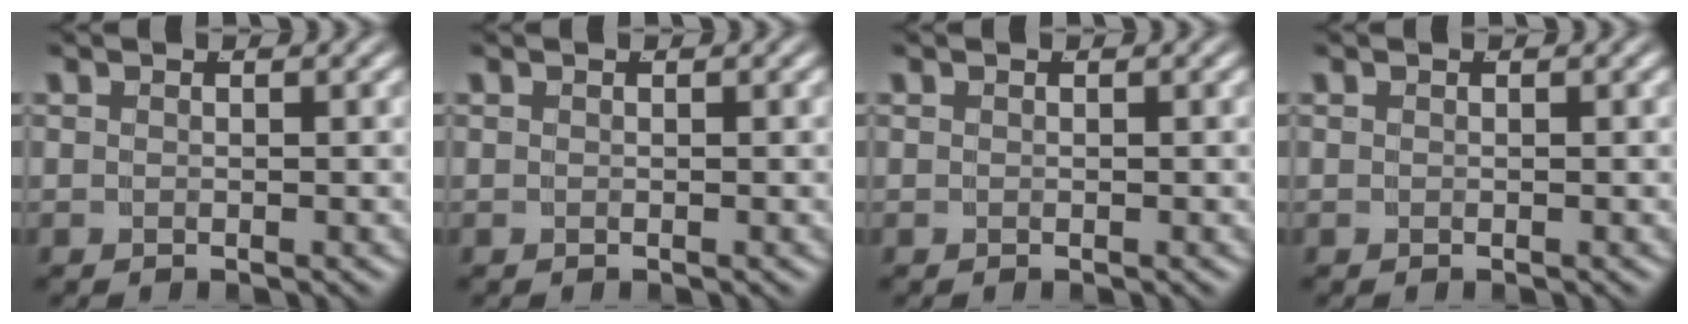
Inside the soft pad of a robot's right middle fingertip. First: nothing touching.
{"total": 0.0}
{"total": 0.0}
{"total": 0.0}